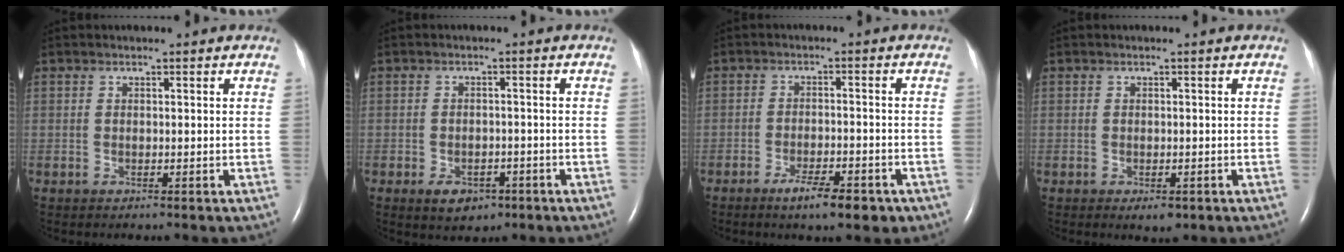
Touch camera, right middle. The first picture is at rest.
{"total": 4.3, "force": [-2.4, 2.8, 2.3], "torque": [-0.034, 0.002, -0.024]}
{"total": 5.9, "force": [-3.9, 1.5, 4.2], "torque": [-0.072, -0.004, -0.055]}
{"total": 2.0, "force": [-1.0, 1.0, 1.4], "torque": [-0.017, -0.002, -0.006]}